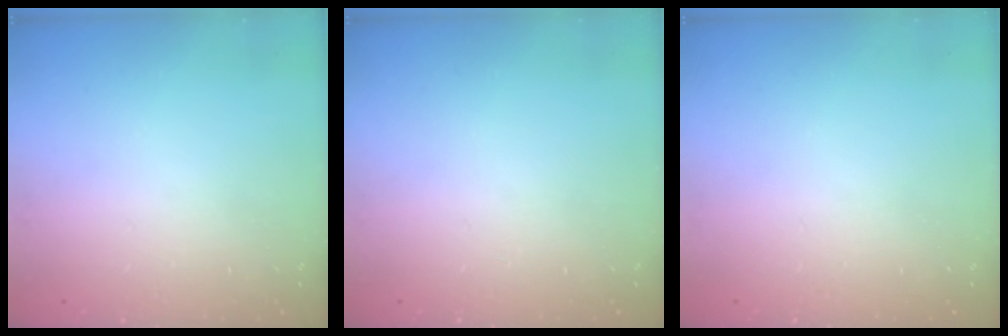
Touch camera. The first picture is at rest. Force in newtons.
{"total": 0.0}
{"total": 0.0}